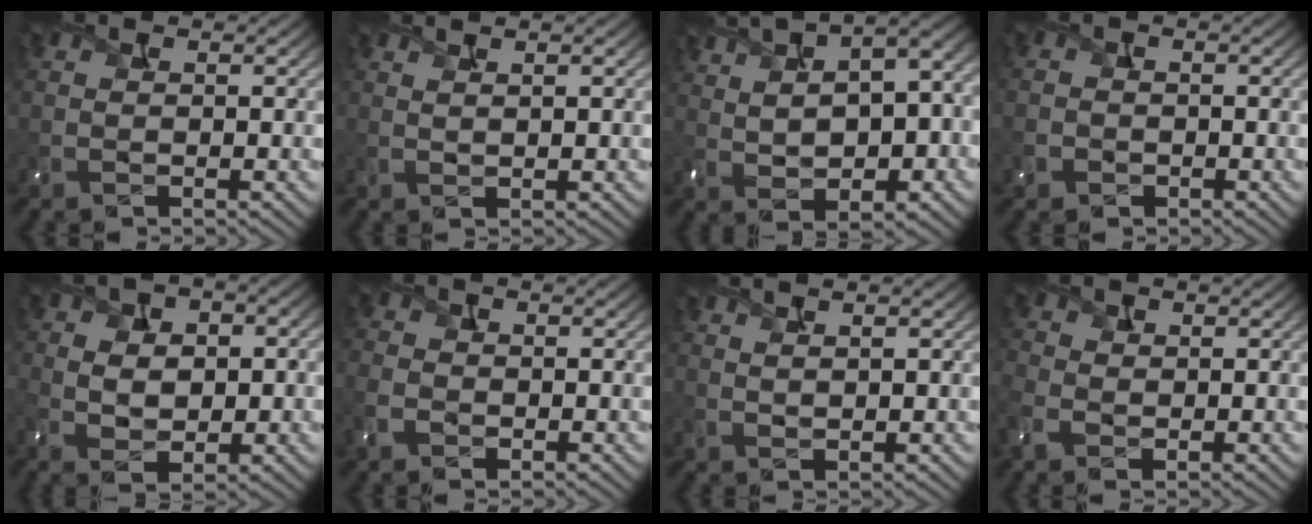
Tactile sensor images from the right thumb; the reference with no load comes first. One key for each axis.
{"total": 1.5, "fx": 1.3, "fy": 0.0, "fz": 0.9, "tx": -0.019, "ty": -0.002, "tz": 0.021}
{"total": 13.8, "fx": 3.3, "fy": 6.9, "fz": 11.6, "tx": -0.202, "ty": 0.018, "tz": 0.064}
{"total": 2.1, "fx": -0.9, "fy": 1.8, "fz": 0.4, "tx": -0.003, "ty": -0.002, "tz": -0.021}
{"total": 6.2, "fx": 0.5, "fy": 4.2, "fz": 4.5, "tx": -0.070, "ty": 0.003, "tz": 0.005}
{"total": 3.4, "fx": -1.4, "fy": 2.3, "fz": 1.9, "tx": -0.054, "ty": -0.006, "tz": -0.037}
{"total": 2.3, "fx": 1.7, "fy": 0.3, "fz": 1.4, "tx": -0.023, "ty": -0.003, "tz": 0.026}
{"total": 3.5, "fx": -0.7, "fy": 2.6, "fz": 2.2, "tx": -0.067, "ty": -0.002, "tz": -0.023}